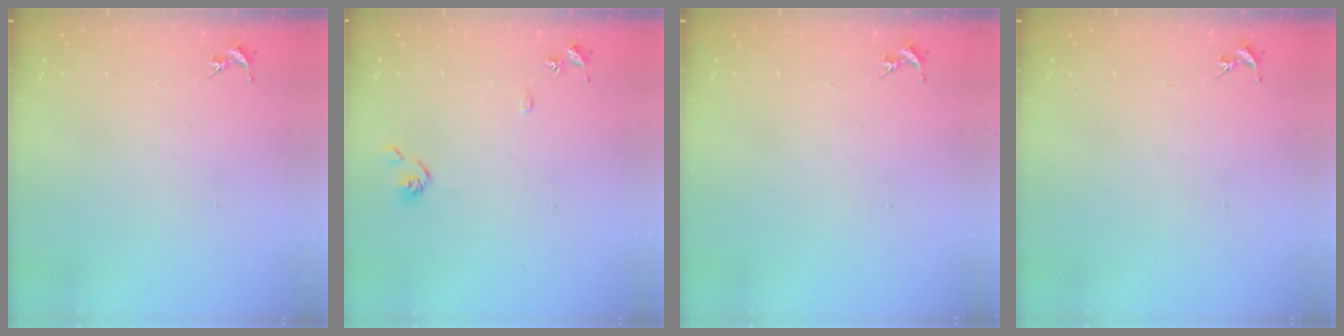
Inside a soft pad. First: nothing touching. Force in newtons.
{"total": 6.8, "press": 6.8, "slide": 0.6}
{"total": 0.0}
{"total": 0.0}